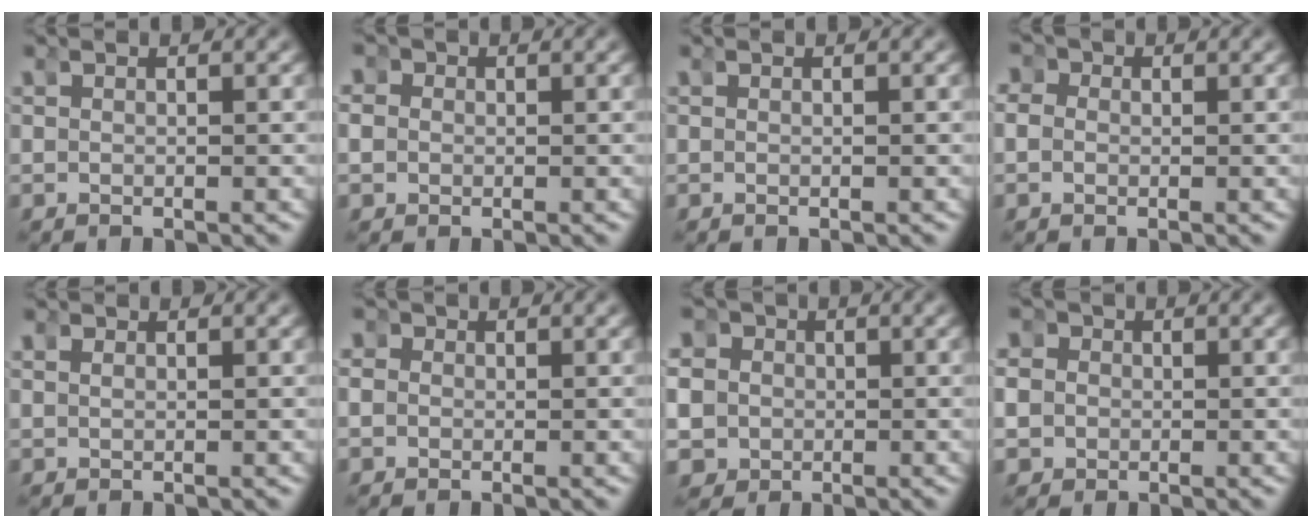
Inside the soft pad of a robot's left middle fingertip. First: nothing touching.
{"total": 3.3, "force": [0.0, 3.1, 1.1], "torque": [-0.040, -0.002, -0.005]}
{"total": 0.0}
{"total": 3.5, "force": [0.3, 3.4, 1.1], "torque": [-0.040, 0.001, -0.006]}
{"total": 0.7, "force": [0.4, 0.5, 0.3], "torque": [-0.014, -0.003, 0.011]}
{"total": 2.8, "force": [0.0, 2.7, 0.9], "torque": [-0.036, -0.002, -0.005]}
{"total": 8.4, "force": [-0.5, 7.8, 3.2], "torque": [-0.094, -0.024, -0.013]}
{"total": 5.3, "force": [-0.1, 5.0, 1.9], "torque": [-0.061, -0.008, -0.009]}